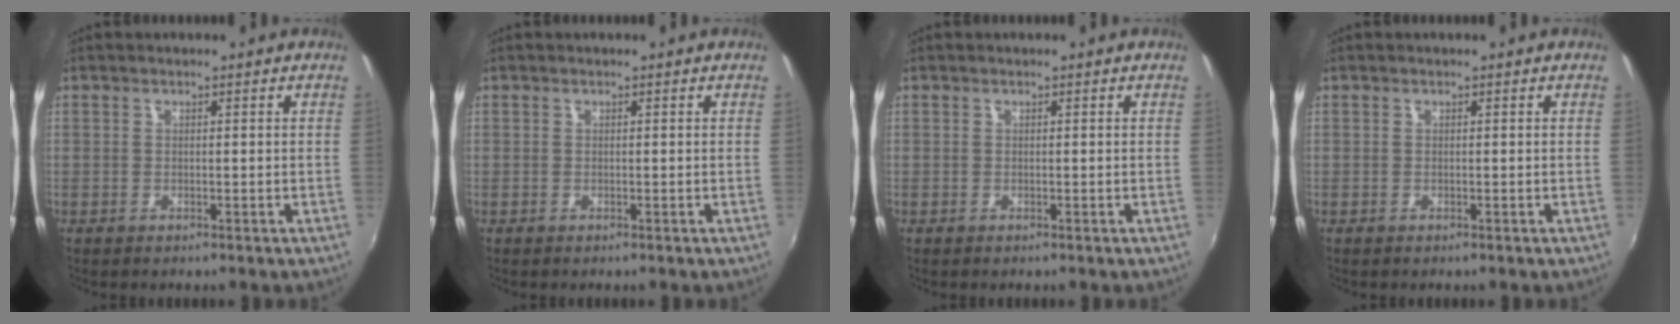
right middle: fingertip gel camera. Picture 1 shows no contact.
{"total": 0.0}
{"total": 0.0}
{"total": 0.0}